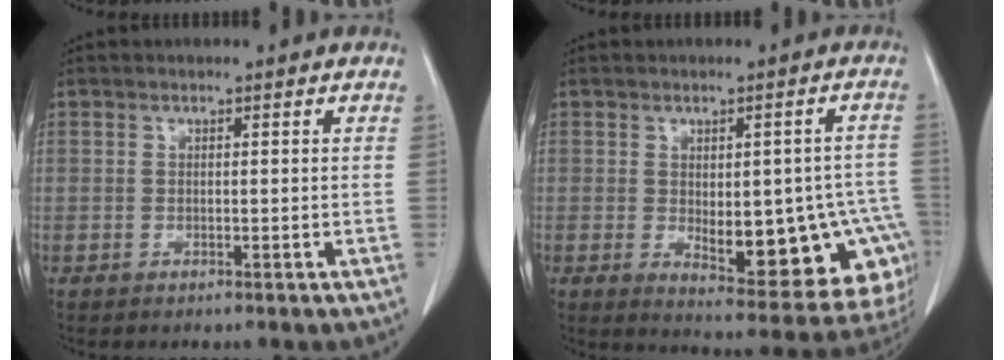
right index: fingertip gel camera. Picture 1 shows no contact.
{"total": 17.8, "force": [-4.3, 7.4, 15.5], "torque": [-0.120, 0.020, -0.031]}